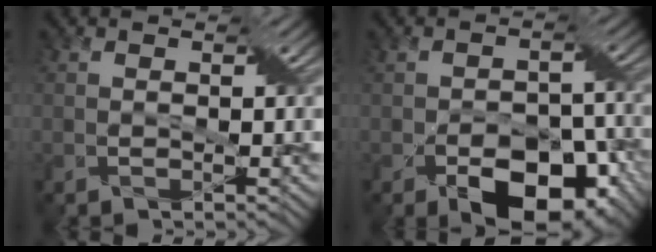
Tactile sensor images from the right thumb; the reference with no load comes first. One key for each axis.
{"total": 11.8, "fx": -6.4, "fy": 6.4, "fz": 7.5, "tx": -0.119, "ty": -0.015, "tz": -0.097}